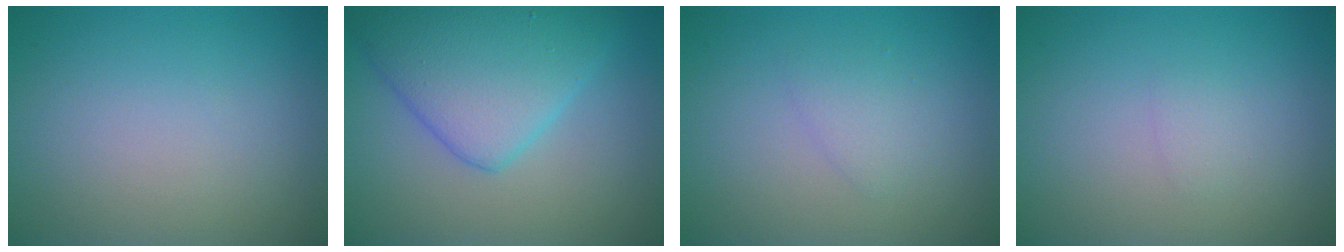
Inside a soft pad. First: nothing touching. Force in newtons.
{"total": 6.7, "press": 6.7, "slide": 0.1}
{"total": 1.3, "press": 1.3, "slide": 0.1}
{"total": 0.7, "press": 0.7, "slide": 0.0}